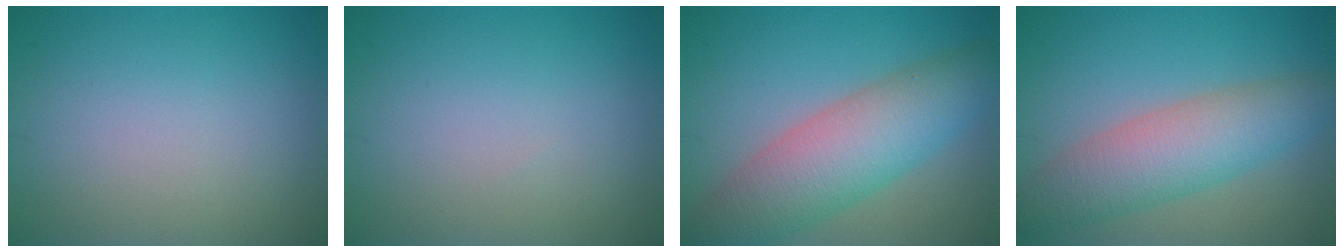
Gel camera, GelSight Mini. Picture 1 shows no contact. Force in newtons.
{"total": 0.0}
{"total": 7.8, "press": 7.8, "slide": 0.5}
{"total": 6.3, "press": 6.3, "slide": 0.4}